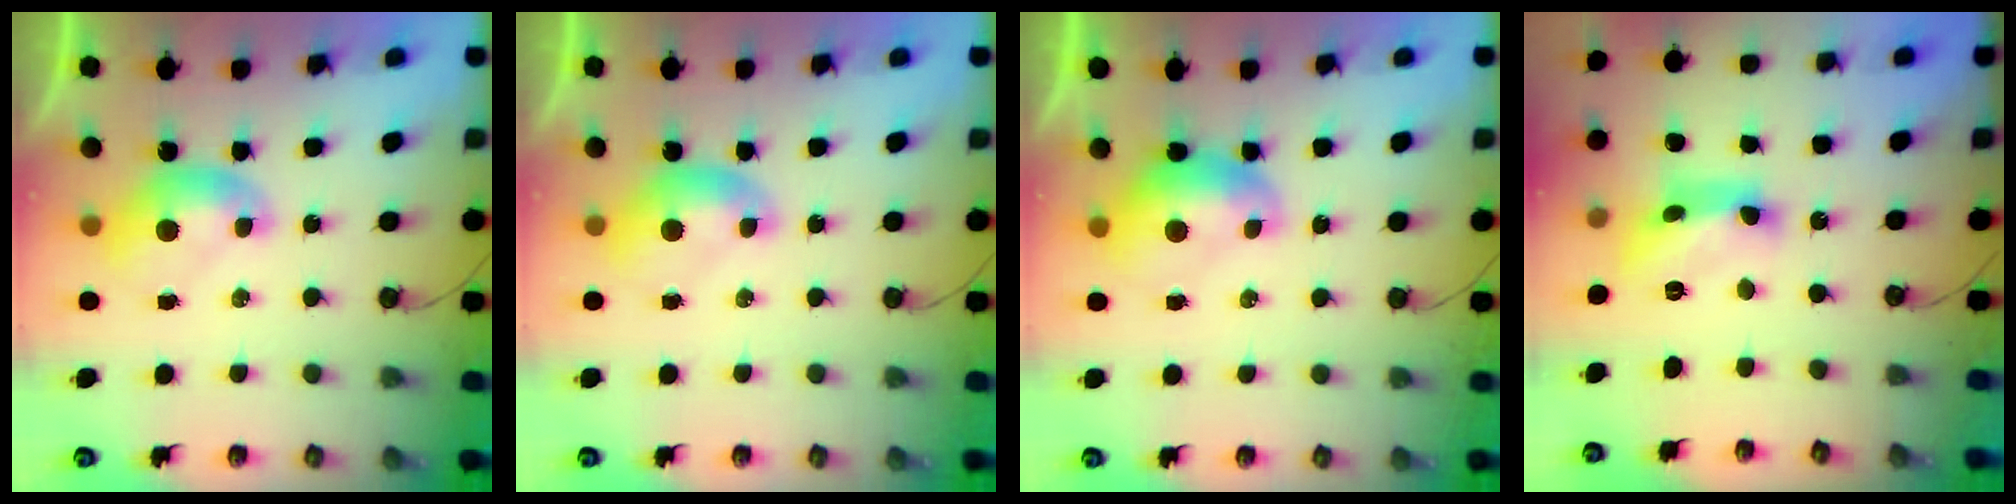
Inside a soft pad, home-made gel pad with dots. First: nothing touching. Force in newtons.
{"total": 0.0}
{"total": 1.6, "press": 1.4, "slide": 0.6}
{"total": 10.7, "press": 10.7, "slide": 0.8}